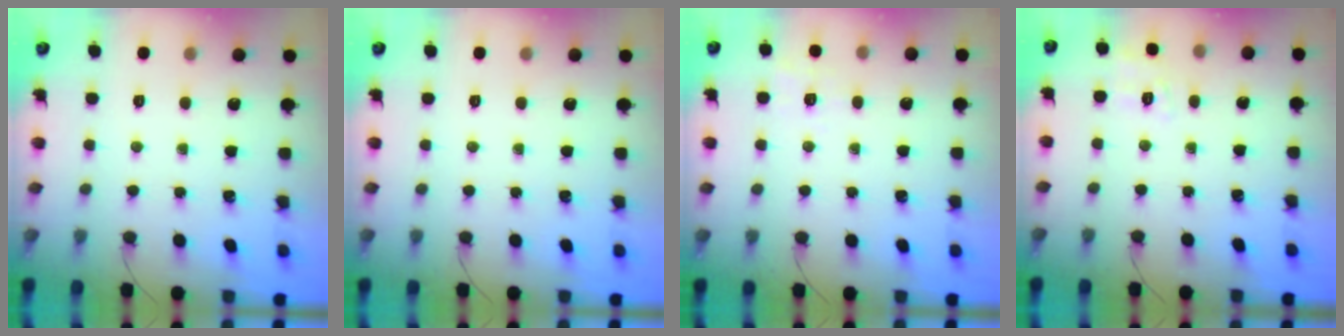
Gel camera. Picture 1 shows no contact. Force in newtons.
{"total": 0.0}
{"total": 1.7, "press": 0.9, "slide": 1.5}
{"total": 4.9, "press": 4.5, "slide": 1.9}